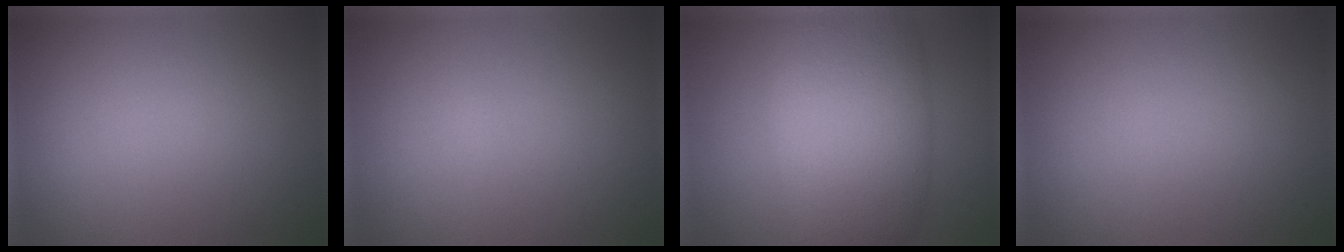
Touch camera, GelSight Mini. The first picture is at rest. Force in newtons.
{"total": 0.0}
{"total": 10.0, "press": 10.0, "slide": 0.3}
{"total": 0.0}